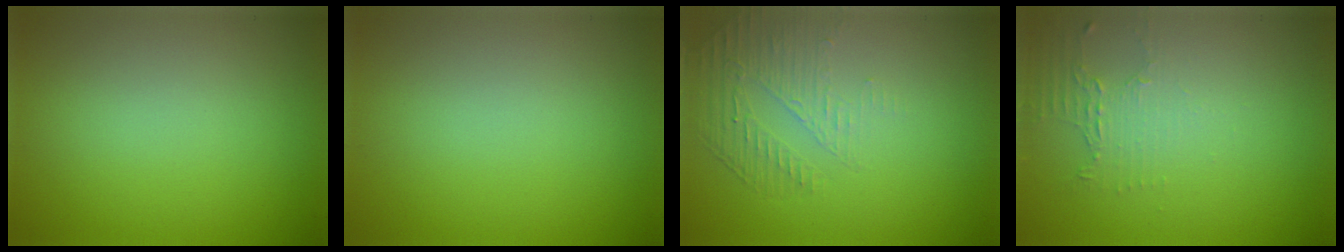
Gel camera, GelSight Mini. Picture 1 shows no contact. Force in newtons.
{"total": 0.0}
{"total": 1.8, "press": 1.1, "slide": 1.5}
{"total": 2.0, "press": 1.4, "slide": 1.4}